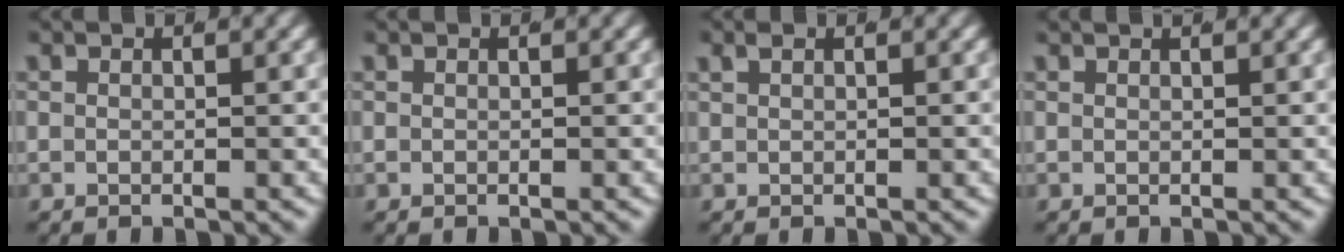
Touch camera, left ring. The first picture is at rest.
{"total": 0.0}
{"total": 0.6, "force": [0.4, -0.3, 0.3], "torque": [-0.005, -0.002, 0.013]}
{"total": 0.9, "force": [0.8, -0.3, 0.2], "torque": [0.003, 0.001, 0.012]}